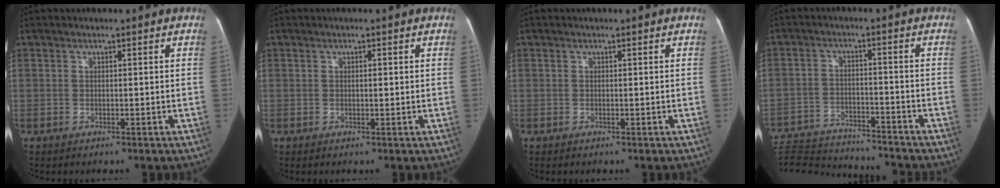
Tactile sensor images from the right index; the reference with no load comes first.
{"total": 0.7, "force": [0.1, 0.2, 0.7], "torque": [-0.010, 0.000, 0.002]}
{"total": 0.0}
{"total": 17.6, "force": [-16.9, 1.7, 4.9], "torque": [-0.107, -0.008, -0.249]}